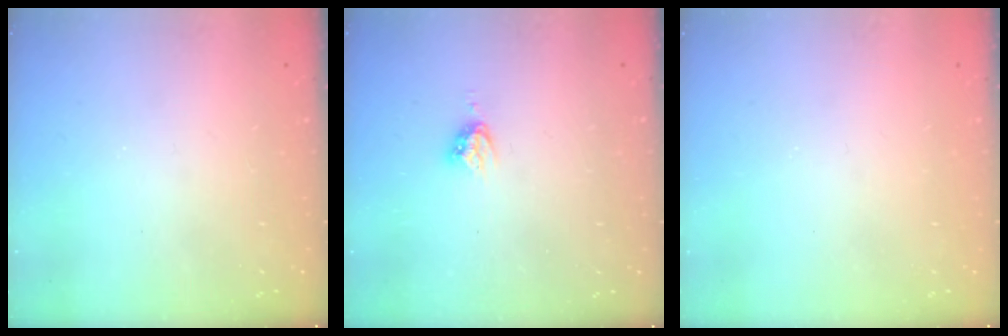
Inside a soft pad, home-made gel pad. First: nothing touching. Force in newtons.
{"total": 4.8, "press": 4.8, "slide": 0.3}
{"total": 0.0}